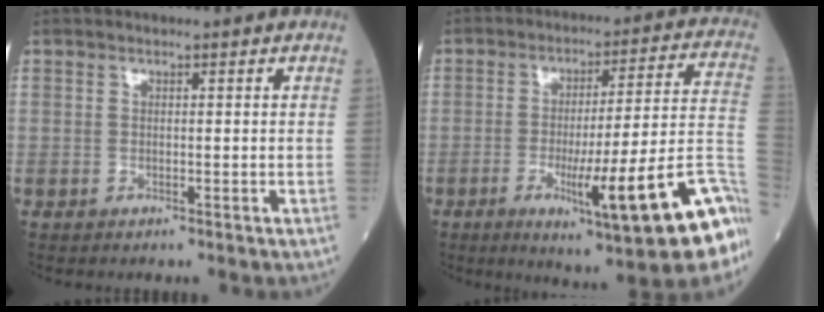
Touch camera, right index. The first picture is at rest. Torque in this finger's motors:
{"motor_torque": [1.61, -0.53, 0.47, 0.12]}